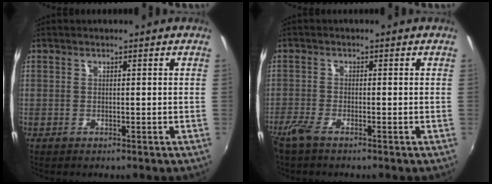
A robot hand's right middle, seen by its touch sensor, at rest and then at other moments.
{"total": 3.1, "force": [-2.4, 0.6, 1.9], "torque": [-0.050, -0.008, -0.052]}